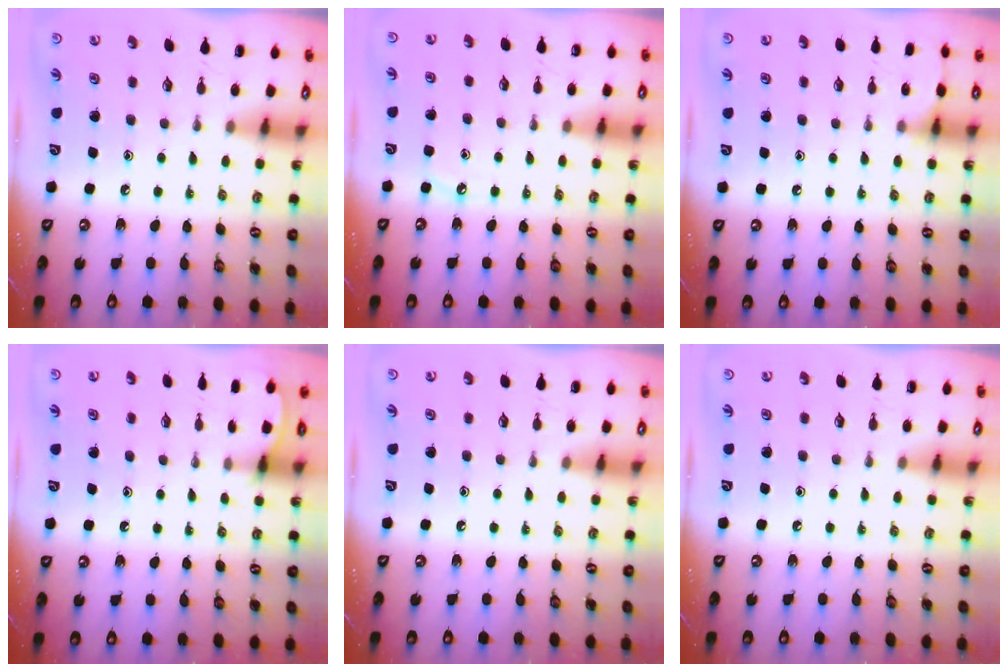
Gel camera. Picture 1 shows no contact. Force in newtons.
{"total": 3.6, "press": 3.6, "slide": 0.3}
{"total": 5.9, "press": 5.9, "slide": 0.8}
{"total": 2.1, "press": 2.1, "slide": 0.3}
{"total": 0.0}
{"total": 0.0}